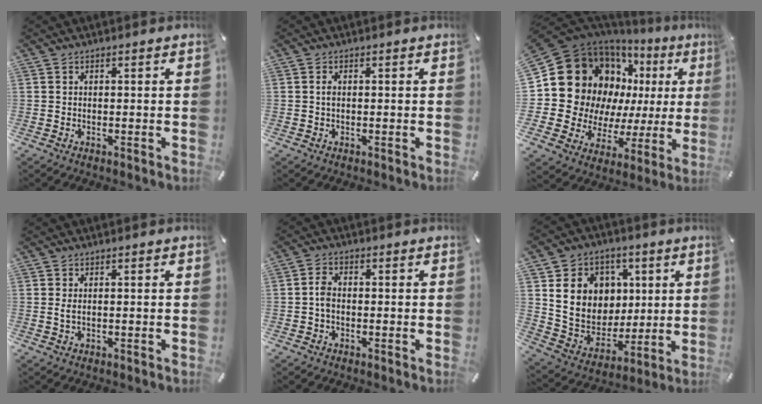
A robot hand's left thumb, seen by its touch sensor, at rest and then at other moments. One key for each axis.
{"total": 1.1, "fx": 0.0, "fy": 0.4, "fz": 1.0, "tx": -0.019, "ty": 0.002, "tz": -0.001}
{"total": 22.9, "fx": 7.0, "fy": 17.9, "fz": 12.5, "tx": -0.218, "ty": -0.053, "tz": 0.159}
{"total": 1.5, "fx": 0.2, "fy": 0.4, "fz": 1.4, "tx": -0.028, "ty": -0.001, "tz": 0.004}
{"total": 3.0, "fx": -0.4, "fy": 1.8, "fz": 2.3, "tx": -0.043, "ty": 0.005, "tz": -0.006}
{"total": 14.0, "fx": 4.0, "fy": 12.7, "fz": 4.4, "tx": -0.073, "ty": -0.019, "tz": 0.089}